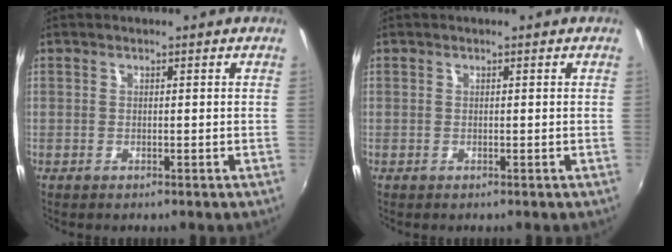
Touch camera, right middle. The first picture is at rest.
{"total": 0.0}